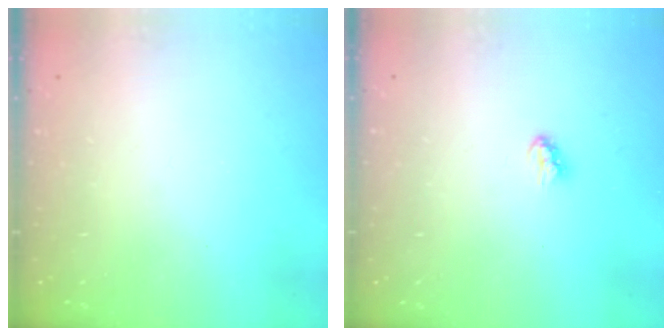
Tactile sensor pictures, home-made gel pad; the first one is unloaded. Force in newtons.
{"total": 2.9, "press": 2.9, "slide": 0.2}